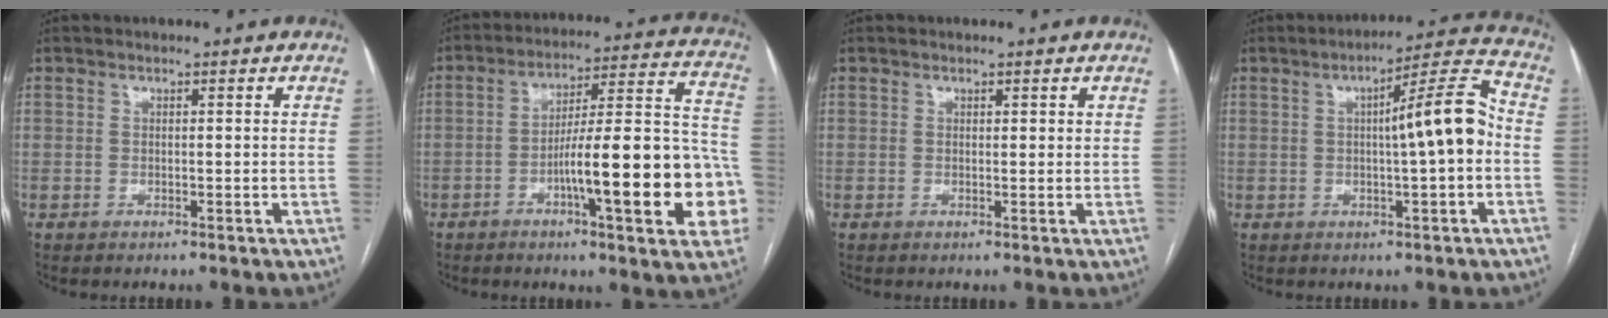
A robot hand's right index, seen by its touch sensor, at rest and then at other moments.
{"total": 20.9, "force": [-6.0, 2.9, 19.8], "torque": [-0.218, 0.029, -0.079]}
{"total": 0.8, "force": [0.5, 0.4, 0.4], "torque": [-0.005, 0.000, 0.007]}
{"total": 10.7, "force": [-0.1, 0.5, 10.6], "torque": [-0.156, 0.026, -0.003]}